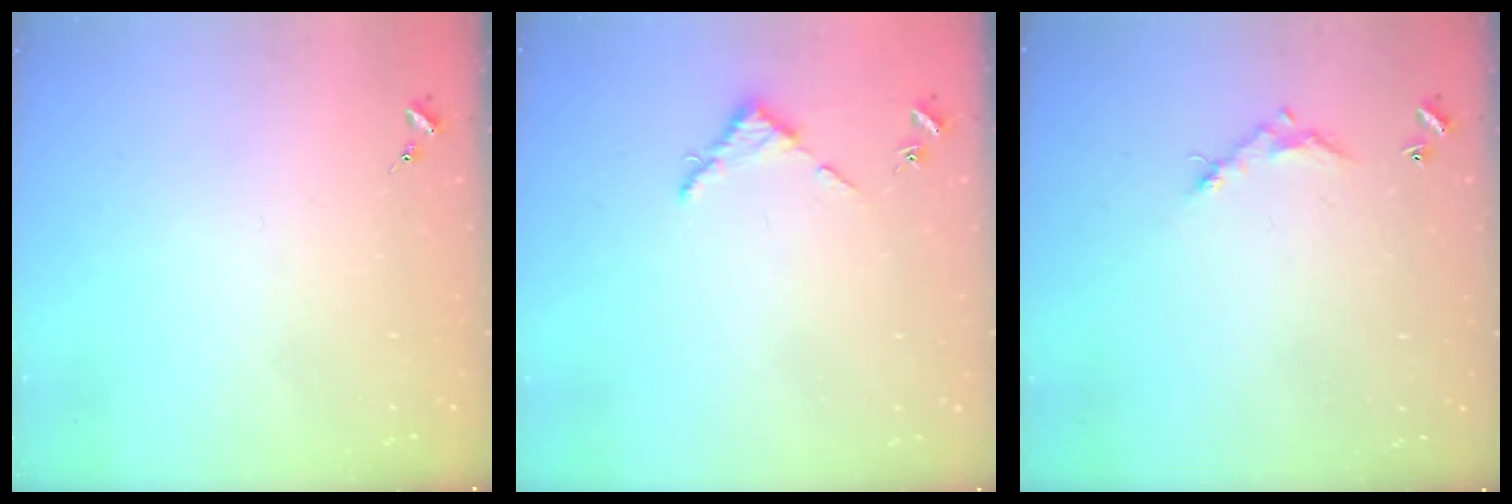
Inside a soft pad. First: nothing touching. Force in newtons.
{"total": 3.1, "press": 3.1, "slide": 0.3}
{"total": 5.8, "press": 5.8, "slide": 0.3}